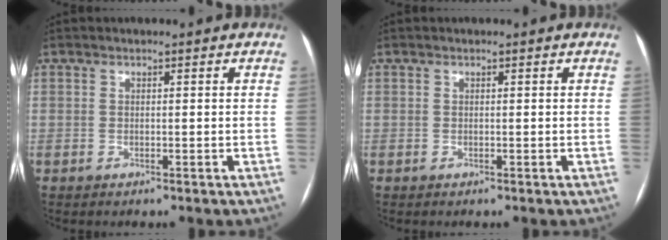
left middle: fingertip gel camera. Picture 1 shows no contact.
{"total": 0.0}